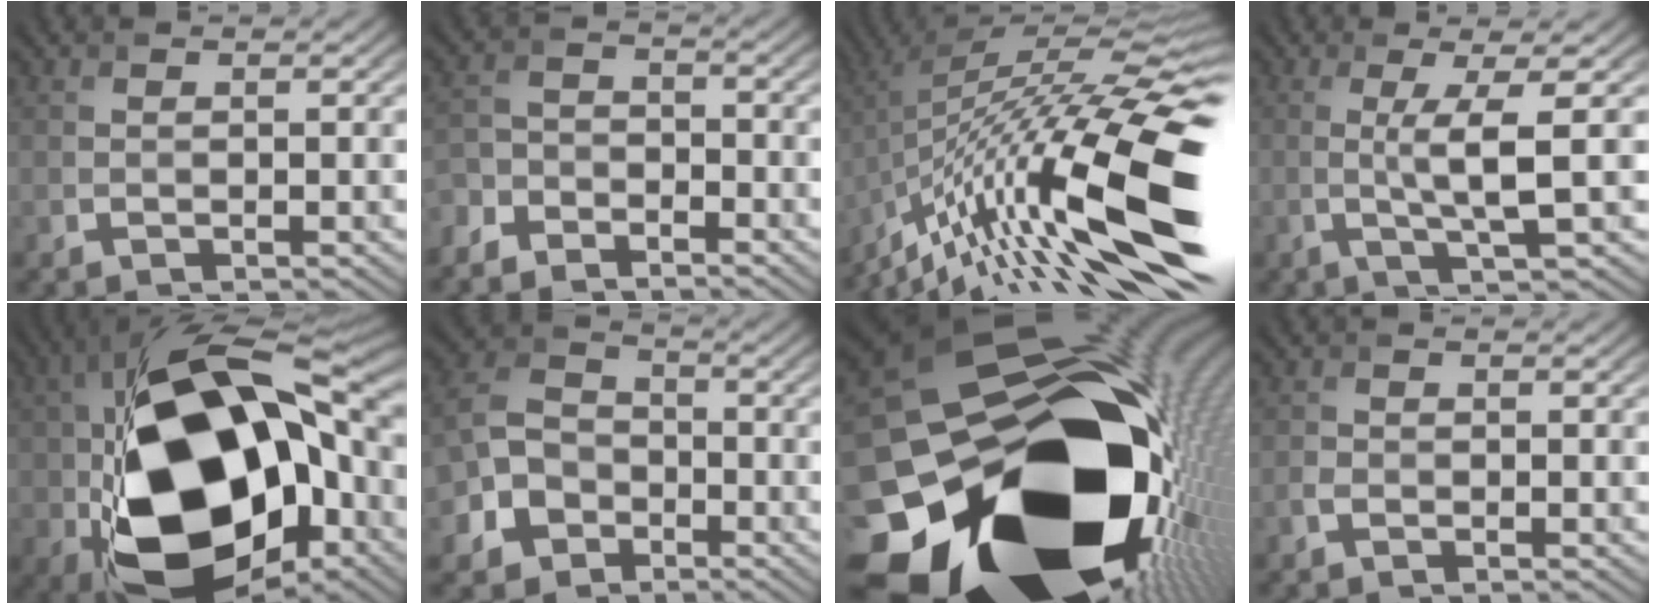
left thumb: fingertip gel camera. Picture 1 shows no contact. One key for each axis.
{"total": 4.5, "fx": -4.2, "fy": 1.5, "fz": 0.6, "tx": -0.017, "ty": -0.005, "tz": -0.097}
{"total": 19.8, "fx": -8.2, "fy": 5.5, "fz": 17.1, "tx": -0.300, "ty": 0.016, "tz": -0.159}
{"total": 4.9, "fx": -0.1, "fy": 0.5, "fz": 4.9, "tx": -0.093, "ty": 0.008, "tz": -0.003}
{"total": 22.3, "fx": -3.3, "fy": 13.9, "fz": 17.2, "tx": -0.360, "ty": -0.054, "tz": -0.037}
{"total": 6.5, "fx": -3.1, "fy": 5.1, "fz": 2.5, "tx": -0.068, "ty": -0.001, "tz": -0.074}
{"total": 23.0, "fx": -7.8, "fy": 16.2, "fz": 14.3, "tx": -0.290, "ty": -0.091, "tz": -0.091}
{"total": 1.2, "fx": -0.8, "fy": 0.7, "fz": 0.6, "tx": -0.015, "ty": -0.002, "tz": -0.016}